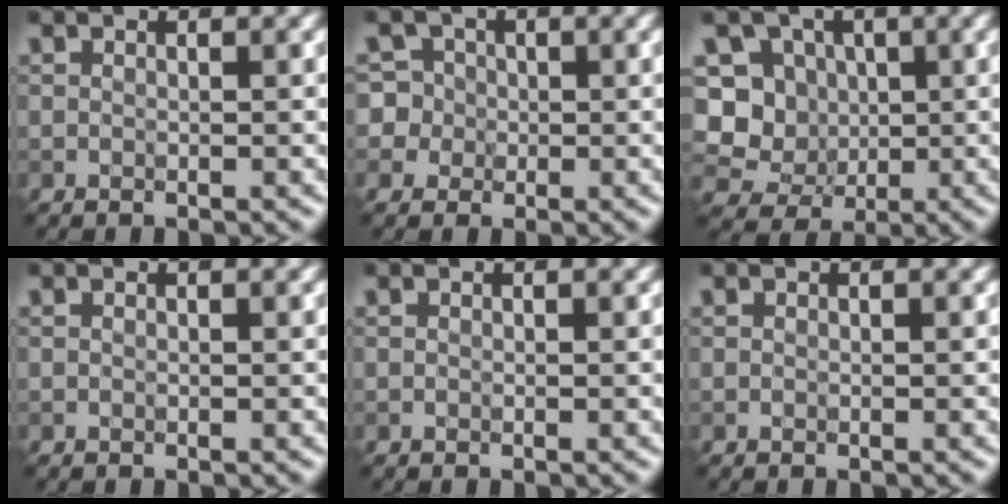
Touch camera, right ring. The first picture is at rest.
{"total": 5.7, "force": [0.7, 5.4, 1.6], "torque": [-0.021, 0.040, -0.013]}
{"total": 7.9, "force": [0.4, 7.4, 2.9], "torque": [-0.052, 0.027, -0.026]}
{"total": 0.0}
{"total": 0.0}
{"total": 0.0}